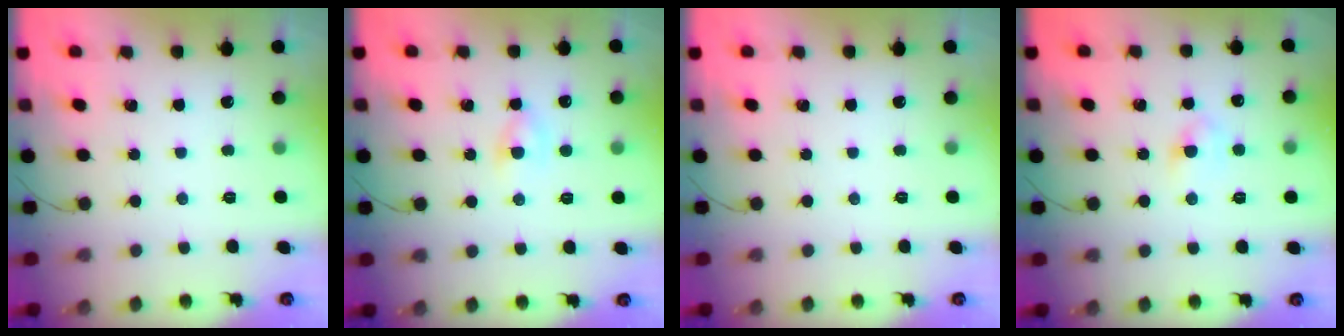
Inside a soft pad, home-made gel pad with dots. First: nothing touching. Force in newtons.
{"total": 3.4, "press": 3.2, "slide": 1.3}
{"total": 0.0}
{"total": 3.7, "press": 3.5, "slide": 1.3}